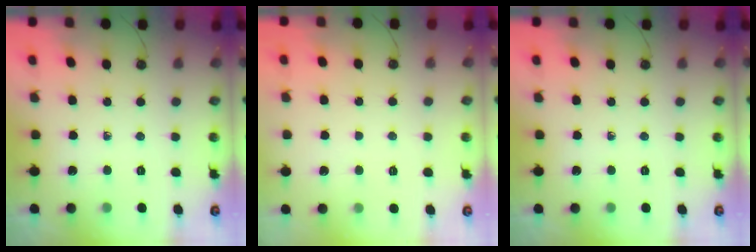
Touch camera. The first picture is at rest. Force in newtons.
{"total": 1.1, "press": 1.1, "slide": 0.1}
{"total": 0.0}